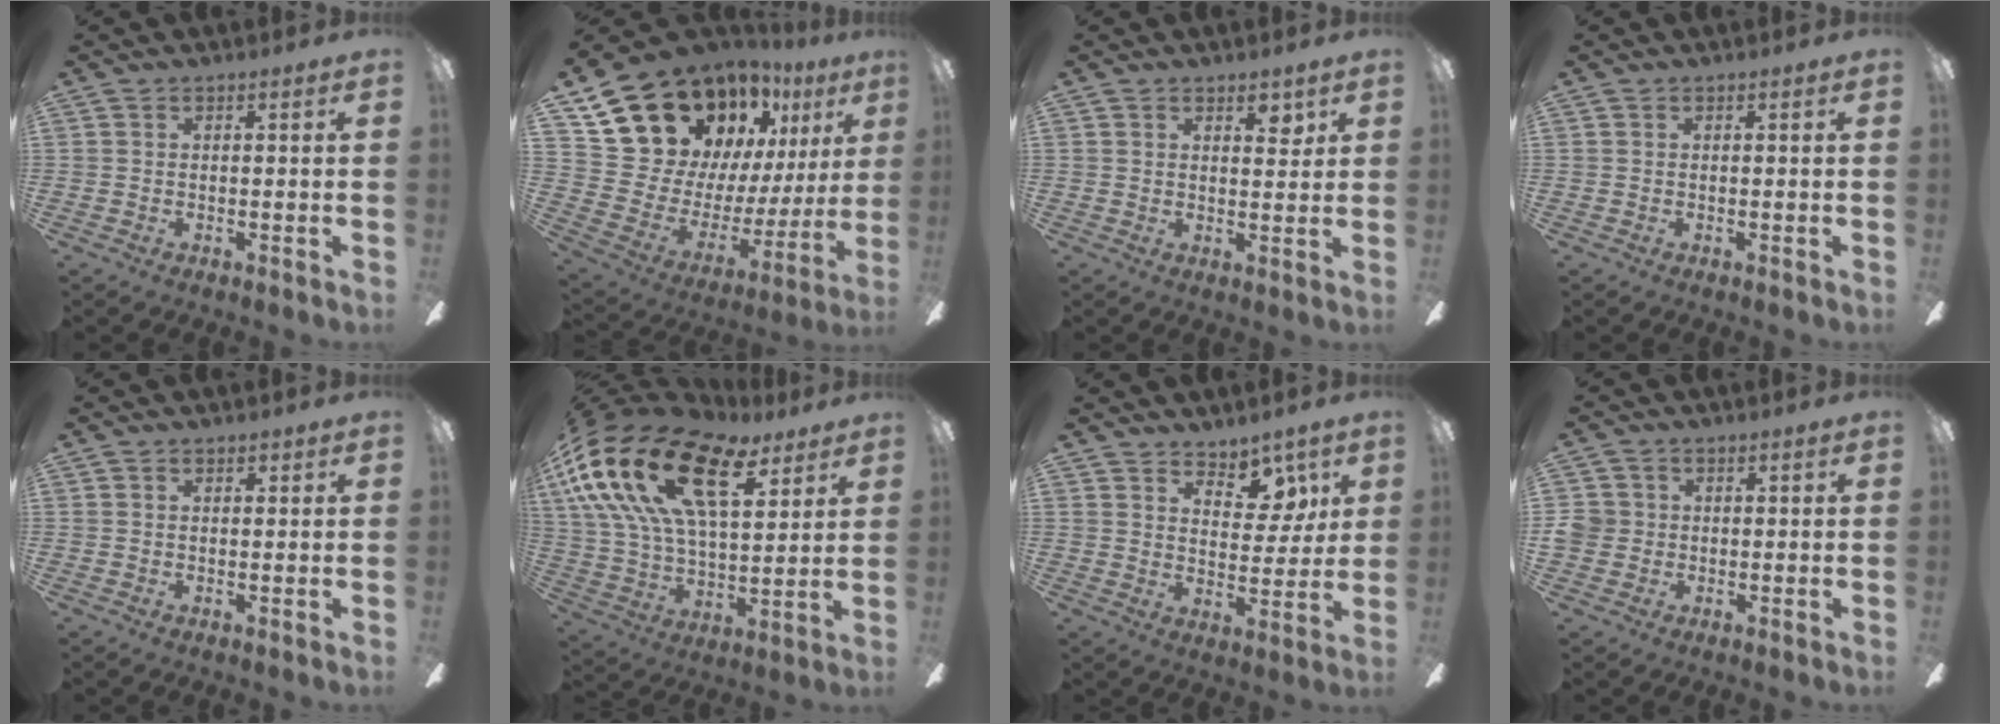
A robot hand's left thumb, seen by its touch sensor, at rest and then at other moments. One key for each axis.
{"total": 22.0, "fx": 16.7, "fy": 12.2, "fz": 7.6, "tx": -0.125, "ty": -0.124, "tz": 0.324}
{"total": 3.7, "fx": 2.5, "fy": 1.7, "fz": 2.1, "tx": -0.005, "ty": -0.014, "tz": 0.035}
{"total": 0.0}
{"total": 1.0, "fx": 0.5, "fy": 0.7, "fz": 0.5, "tx": -0.001, "ty": 0.000, "tz": 0.007}
{"total": 25.5, "fx": 12.3, "fy": 12.8, "fz": 18.3, "tx": -0.353, "ty": -0.051, "tz": 0.215}
{"total": 7.9, "fx": 5.4, "fy": 4.7, "fz": 3.3, "tx": -0.030, "ty": -0.030, "tz": 0.094}
{"total": 4.1, "fx": 0.0, "fy": 3.9, "fz": 1.3, "tx": -0.028, "ty": 0.007, "tz": -0.002}